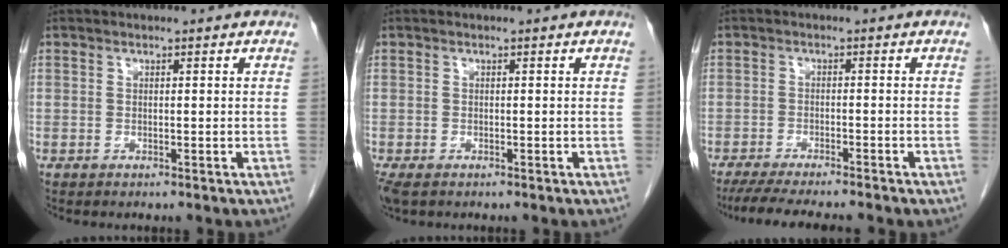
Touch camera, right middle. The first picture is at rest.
{"total": 3.2, "force": [-2.0, 1.6, 1.9], "torque": [-0.044, -0.011, -0.033]}
{"total": 10.6, "force": [-9.0, 1.0, 5.6], "torque": [-0.075, -0.015, -0.131]}